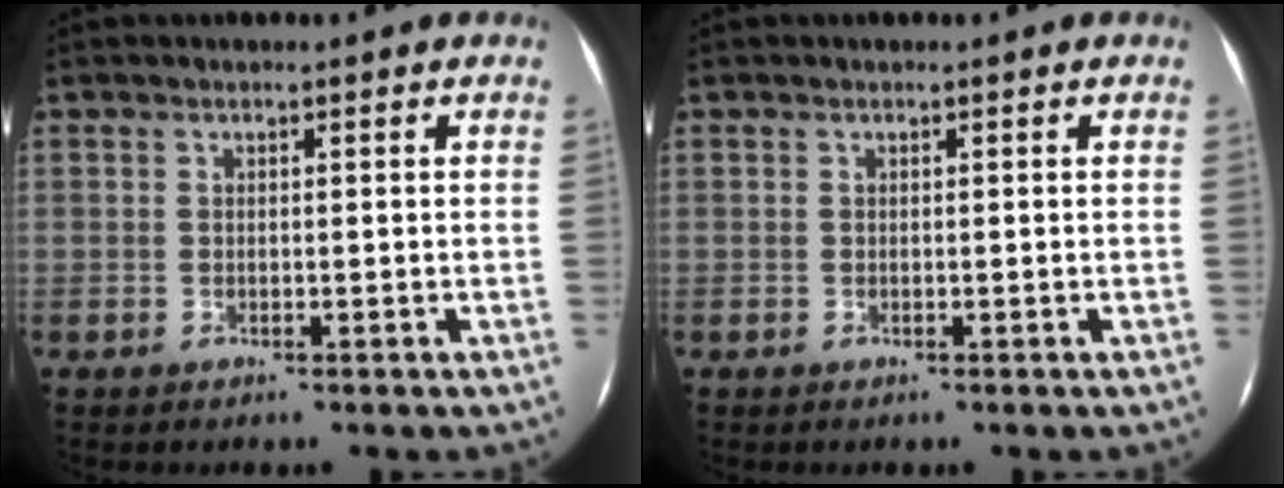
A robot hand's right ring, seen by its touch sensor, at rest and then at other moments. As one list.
[{"total": 0.0}]